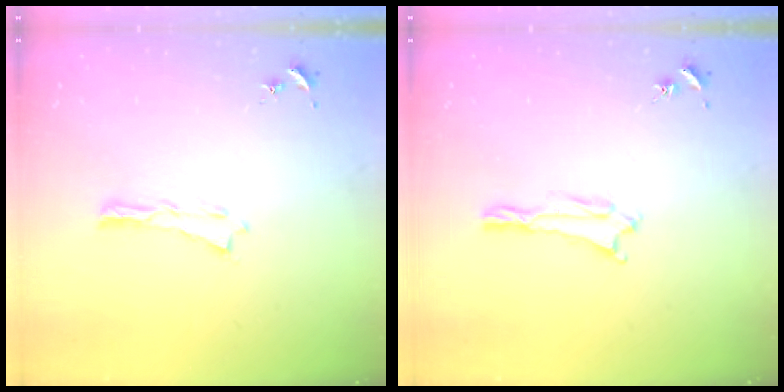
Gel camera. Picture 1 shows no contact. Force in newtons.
{"total": 1.0, "press": 1.0, "slide": 0.1}